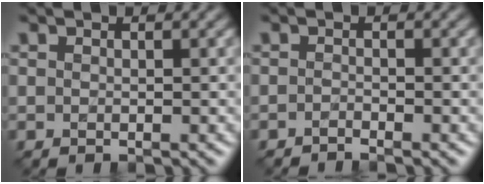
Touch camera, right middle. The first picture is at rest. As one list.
[{"total": 1.0, "force": [-1.0, 0.0, 0.2], "torque": [0.001, -0.003, -0.022]}]